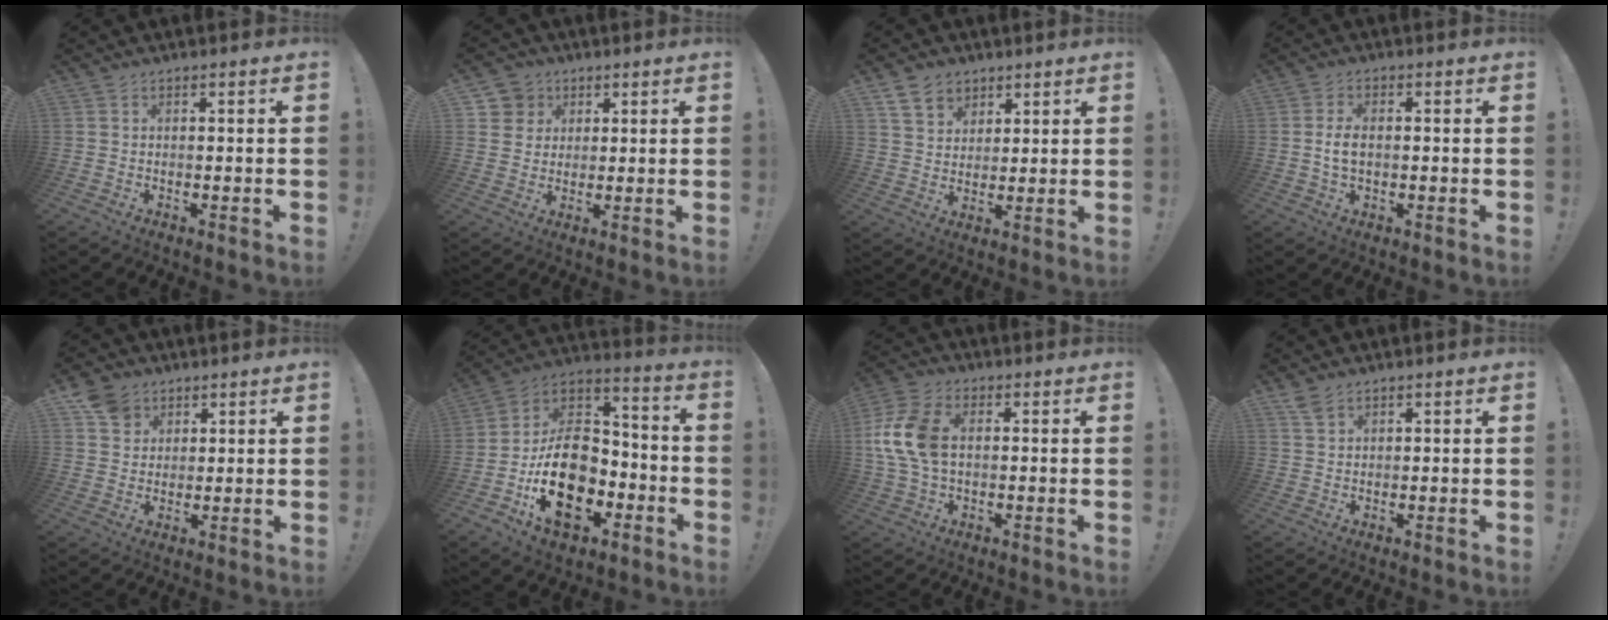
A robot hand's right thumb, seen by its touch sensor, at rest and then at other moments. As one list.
[{"total": 6.3, "force": [2.5, 5.8, 0.7], "torque": [-0.011, -0.015, 0.050]}, {"total": 8.0, "force": [5.2, 5.6, 2.3], "torque": [-0.036, -0.027, 0.101]}, {"total": 4.6, "force": [0.0, 2.7, 3.8], "torque": [-0.059, 0.000, -0.004]}, {"total": 7.4, "force": [4.2, 5.8, 1.8], "torque": [-0.016, -0.025, 0.083]}, {"total": 22.2, "force": [-7.8, 14.9, 14.4], "torque": [-0.234, 0.039, -0.119]}, {"total": 13.4, "force": [1.4, 8.7, 10.1], "torque": [-0.214, 0.011, 0.031]}, {"total": 3.1, "force": [2.4, 1.4, 1.5], "torque": [-0.016, -0.015, 0.043]}]